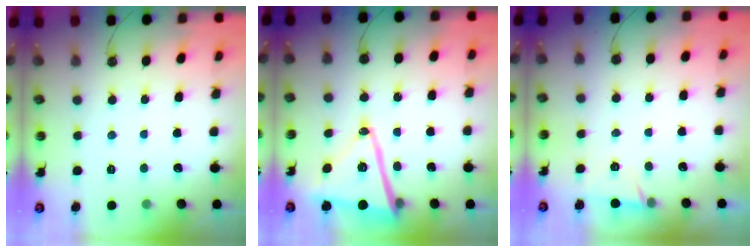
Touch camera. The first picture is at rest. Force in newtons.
{"total": 16.2, "press": 16.1, "slide": 1.8}
{"total": 4.9, "press": 2.2, "slide": 4.4}